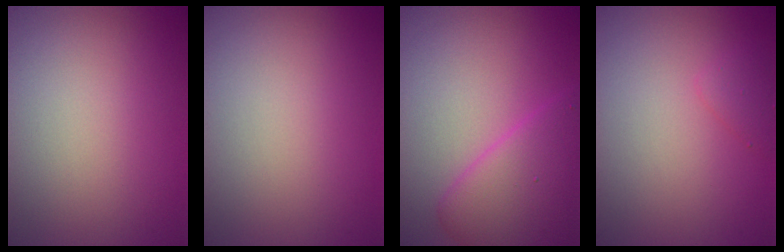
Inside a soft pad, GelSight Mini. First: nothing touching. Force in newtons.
{"total": 0.0}
{"total": 5.3, "press": 5.3, "slide": 0.3}
{"total": 1.1, "press": 1.1, "slide": 0.0}